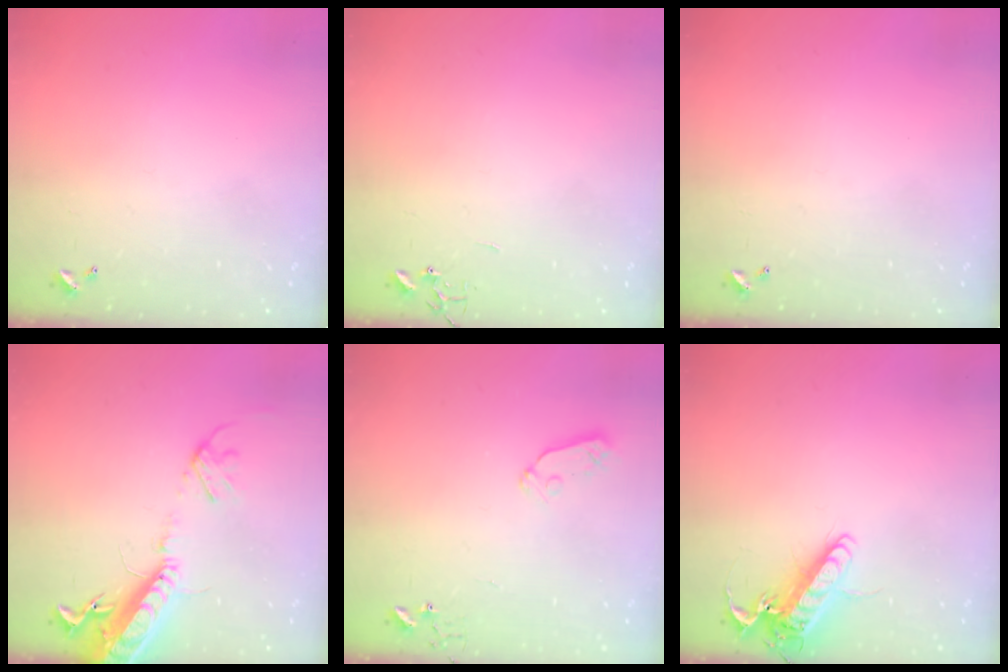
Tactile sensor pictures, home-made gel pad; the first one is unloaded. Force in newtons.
{"total": 0.0}
{"total": 0.0}
{"total": 17.4, "press": 16.9, "slide": 4.1}
{"total": 5.0, "press": 4.9, "slide": 1.1}
{"total": 14.8, "press": 14.6, "slide": 2.4}